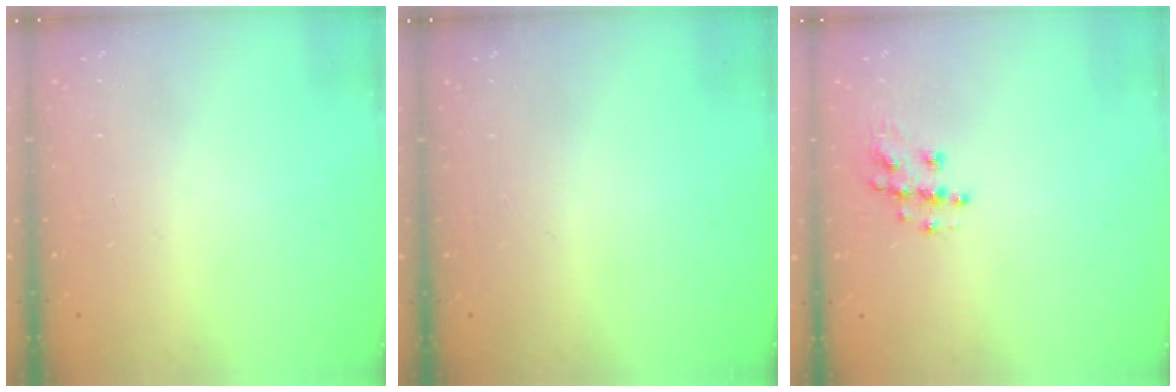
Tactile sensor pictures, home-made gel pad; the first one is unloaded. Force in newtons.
{"total": 0.0}
{"total": 8.5, "press": 8.5, "slide": 0.4}